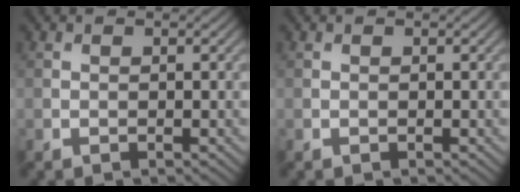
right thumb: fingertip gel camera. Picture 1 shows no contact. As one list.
[{"total": 0.0}]